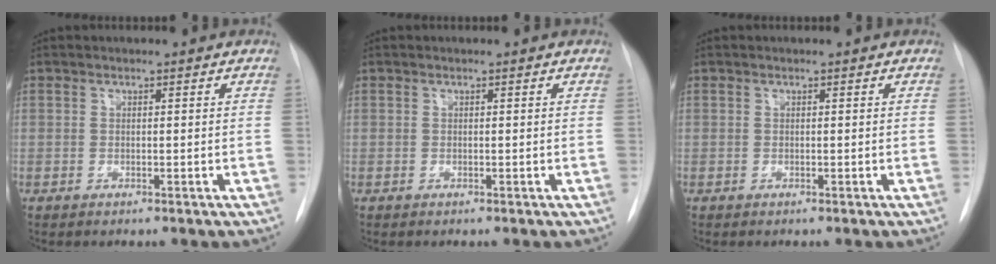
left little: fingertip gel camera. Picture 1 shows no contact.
{"total": 0.0}
{"total": 0.0}